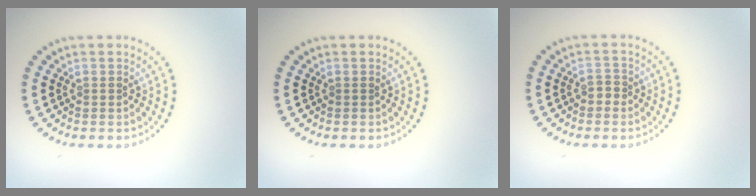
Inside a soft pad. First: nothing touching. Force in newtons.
{"total": 0.0}
{"total": 1.0, "press": 0.9, "slide": 0.4}